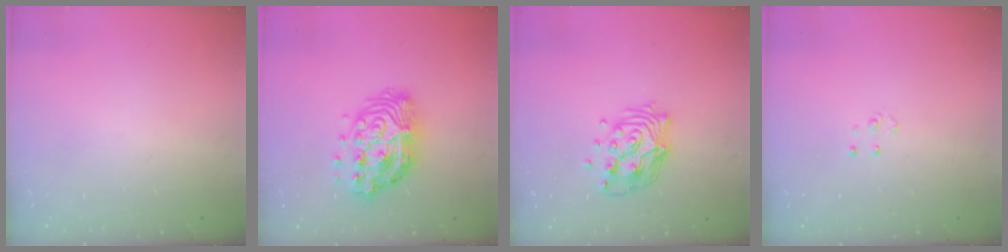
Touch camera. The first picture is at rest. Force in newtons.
{"total": 15.1, "press": 15.0, "slide": 1.1}
{"total": 13.1, "press": 13.1, "slide": 1.2}
{"total": 3.9, "press": 3.9, "slide": 0.3}